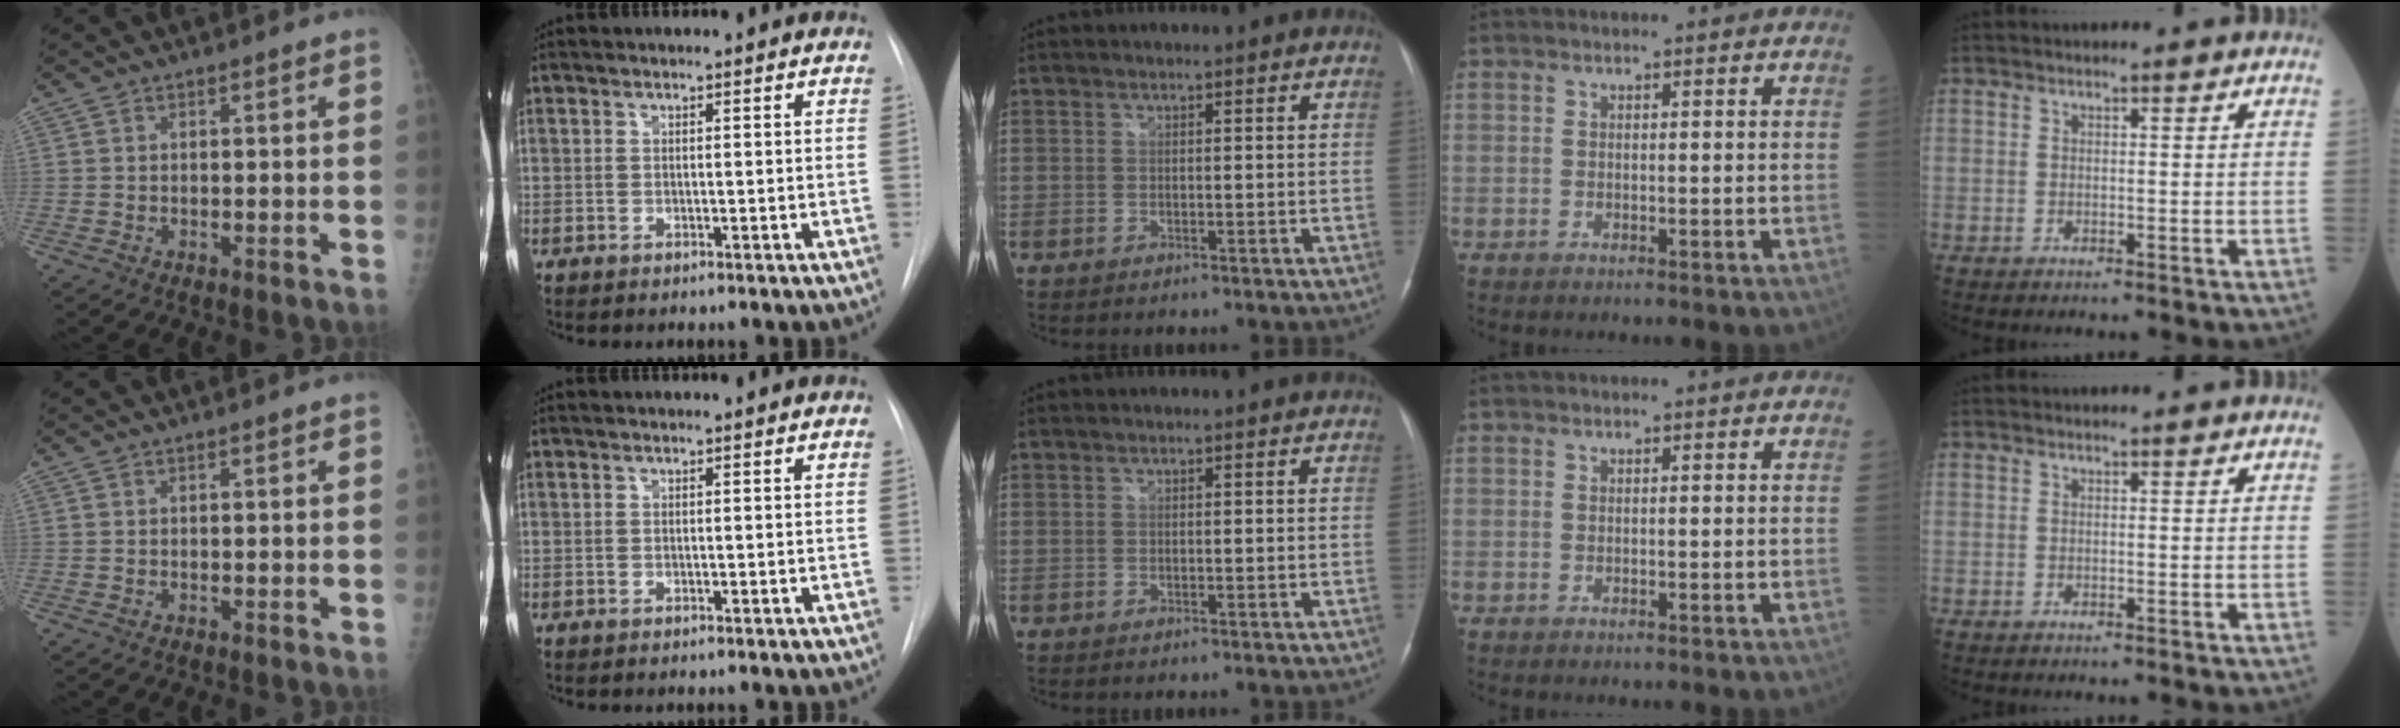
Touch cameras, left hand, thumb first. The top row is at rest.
{}